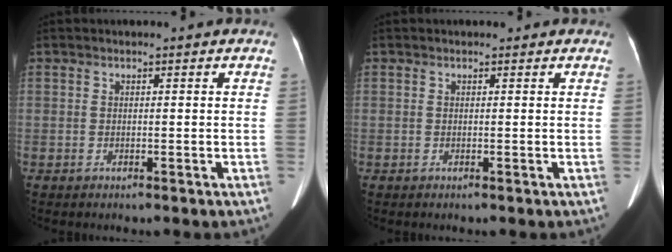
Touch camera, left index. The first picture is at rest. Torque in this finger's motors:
{"motor_torque": [0.34, -0.13, 0.04, 0.02]}